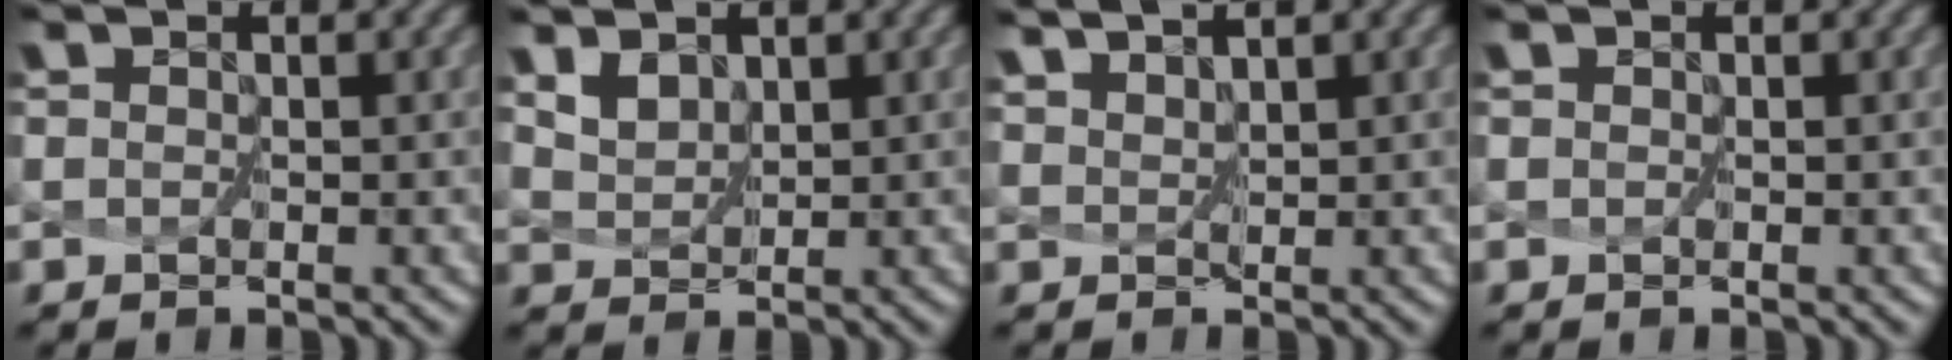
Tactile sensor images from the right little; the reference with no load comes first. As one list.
[{"total": 4.6, "force": [3.4, 2.6, 1.7], "torque": [-0.066, 0.004, 0.068]}, {"total": 2.2, "force": [2.2, 0.0, 0.4], "torque": [-0.018, -0.001, 0.043]}, {"total": 0.0}]